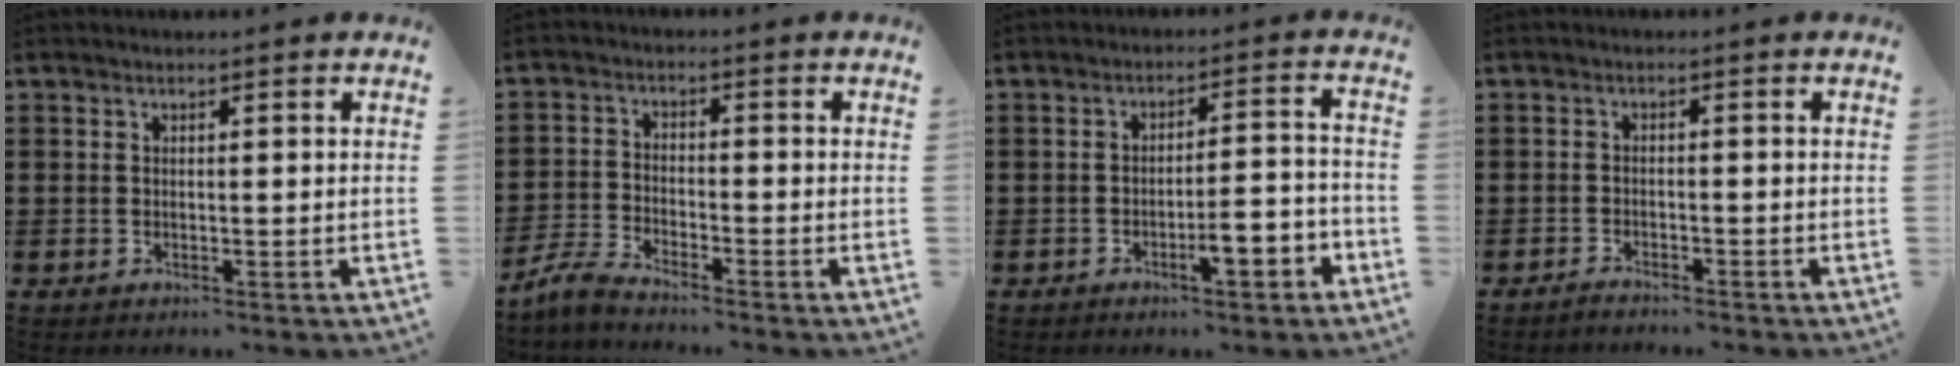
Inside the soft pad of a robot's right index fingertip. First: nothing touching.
{"total": 3.9, "force": [-3.7, -0.2, 1.1], "torque": [-0.043, -0.009, -0.080]}
{"total": 5.6, "force": [-3.0, 1.3, 4.6], "torque": [-0.073, 0.004, -0.052]}
{"total": 1.5, "force": [-1.5, 0.0, 0.1], "torque": [-0.006, 0.002, -0.030]}